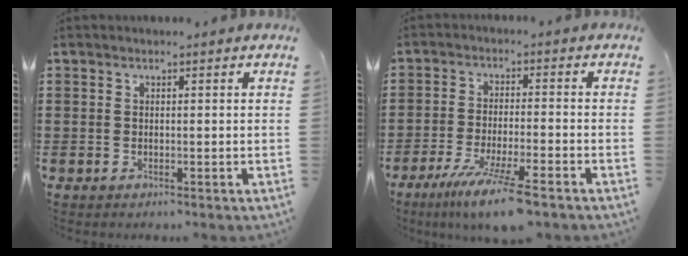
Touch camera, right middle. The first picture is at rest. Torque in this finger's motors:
{"motor_torque": [2.14, 0.00, 0.50, 0.21]}